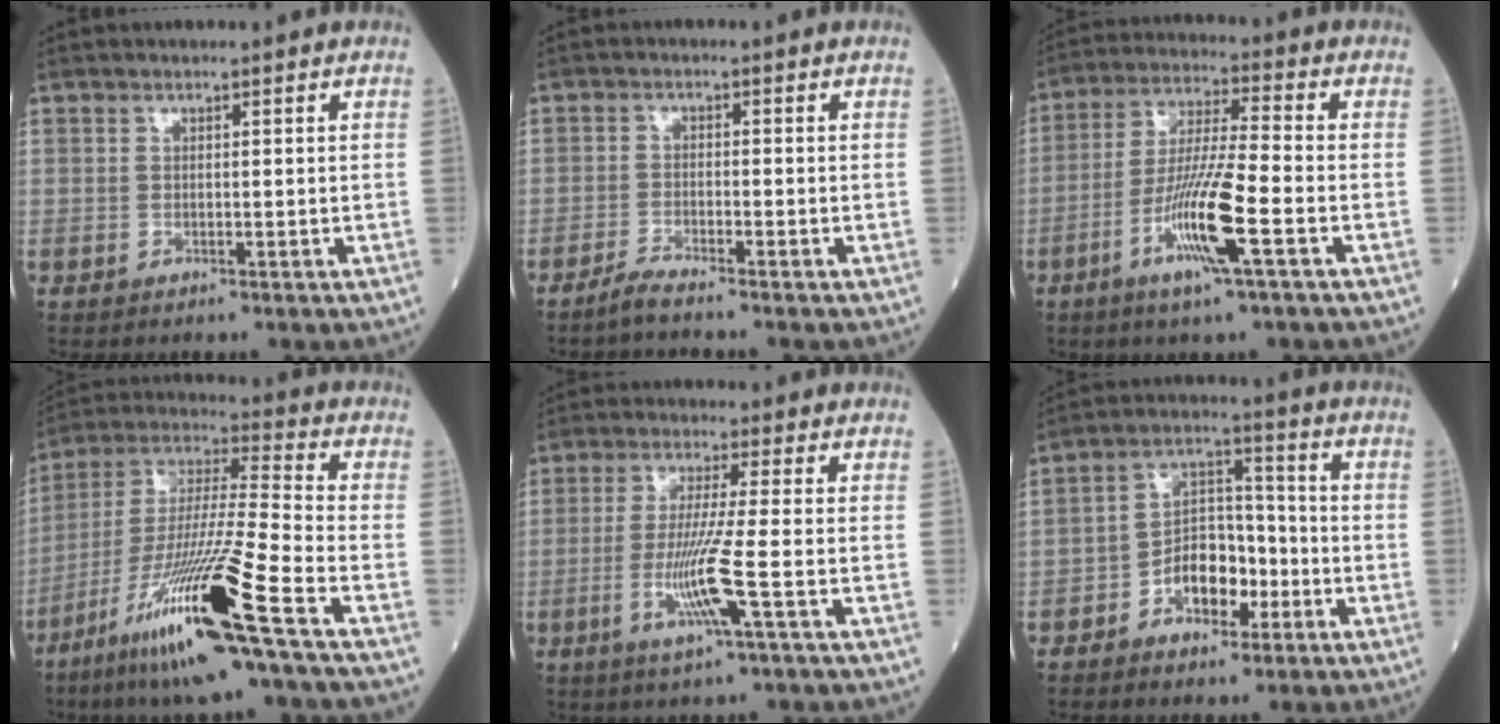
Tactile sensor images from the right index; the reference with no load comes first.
{"total": 2.7, "force": [-2.4, -0.7, 0.8], "torque": [-0.026, -0.010, -0.053]}
{"total": 11.4, "force": [-4.6, 0.0, 10.5], "torque": [-0.205, -0.012, -0.090]}
{"total": 20.3, "force": [-10.8, -0.6, 17.2], "torque": [-0.357, -0.051, -0.206]}
{"total": 8.0, "force": [-2.6, -1.0, 7.5], "torque": [-0.152, -0.018, -0.053]}
{"total": 8.4, "force": [-3.7, 4.5, 6.1], "torque": [-0.109, 0.024, -0.066]}